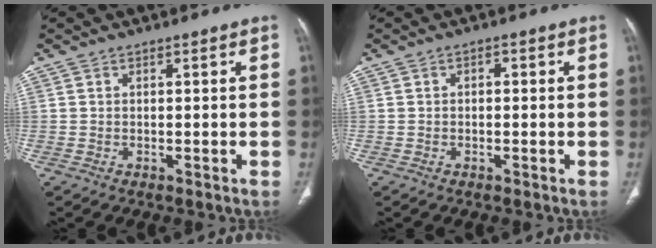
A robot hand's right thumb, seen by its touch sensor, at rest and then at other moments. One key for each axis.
{"total": 1.1, "fx": 0.1, "fy": 0.7, "fz": 0.8, "tx": -0.006, "ty": 0.004, "tz": -0.004}